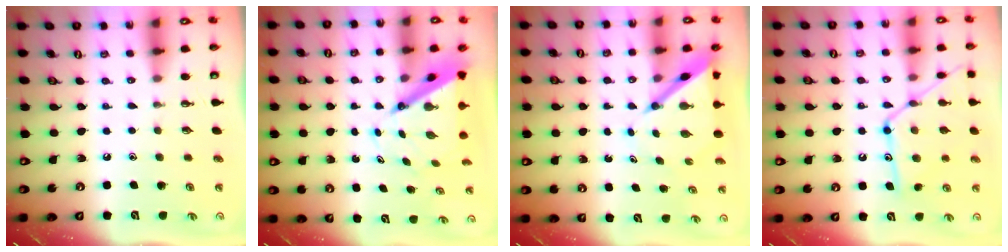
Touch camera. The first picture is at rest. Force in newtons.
{"total": 7.3, "press": 7.3, "slide": 0.7}
{"total": 6.5, "press": 6.4, "slide": 0.7}
{"total": 15.4, "press": 15.4, "slide": 0.9}